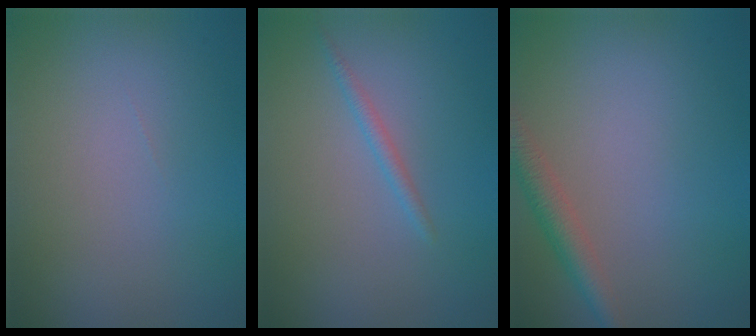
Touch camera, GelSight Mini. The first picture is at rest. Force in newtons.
{"total": 1.0, "press": 1.0, "slide": 0.1}
{"total": 2.6, "press": 2.6, "slide": 0.1}